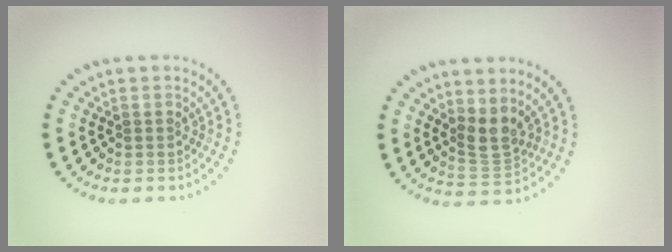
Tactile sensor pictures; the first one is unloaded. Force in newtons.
{"total": 2.8, "press": 2.2, "slide": 1.6}